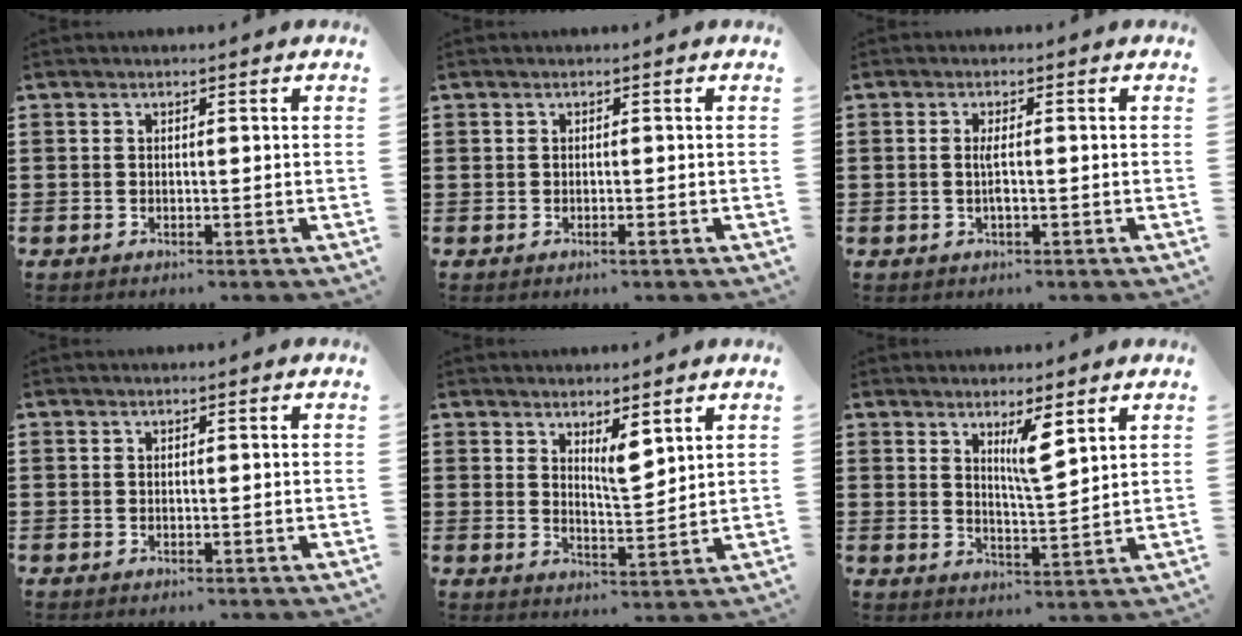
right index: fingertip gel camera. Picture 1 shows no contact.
{"total": 0.6, "force": [-0.2, 0.1, 0.6], "torque": [-0.011, -0.005, -0.003]}
{"total": 2.1, "force": [-0.2, 0.3, 2.1], "torque": [-0.049, -0.003, -0.007]}
{"total": 0.0}
{"total": 4.5, "force": [3.4, 1.2, 2.8], "torque": [-0.045, -0.010, 0.057]}
{"total": 5.2, "force": [3.1, 0.8, 4.0], "torque": [-0.071, -0.004, 0.050]}